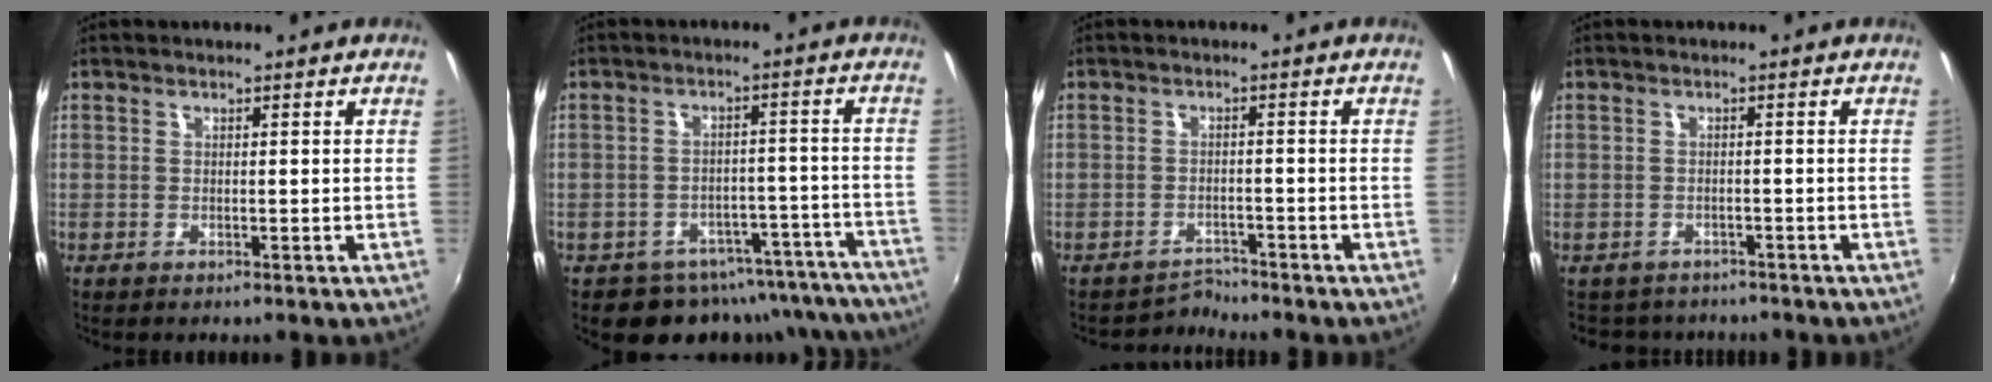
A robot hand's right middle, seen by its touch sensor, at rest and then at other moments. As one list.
[{"total": 15.7, "force": [-13.4, 7.5, 3.5], "torque": [-0.054, 0.039, -0.144]}, {"total": 2.8, "force": [-2.6, 0.3, -1.0], "torque": [0.011, 0.007, -0.045]}, {"total": 4.0, "force": [-2.8, 2.8, 0.0], "torque": [0.000, 0.014, -0.043]}]